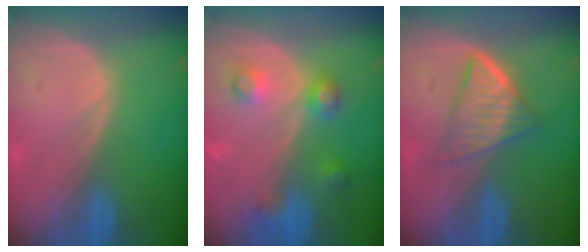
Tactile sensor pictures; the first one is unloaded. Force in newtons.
{"total": 4.9, "press": 4.9, "slide": 0.2}
{"total": 6.3, "press": 5.4, "slide": 3.1}